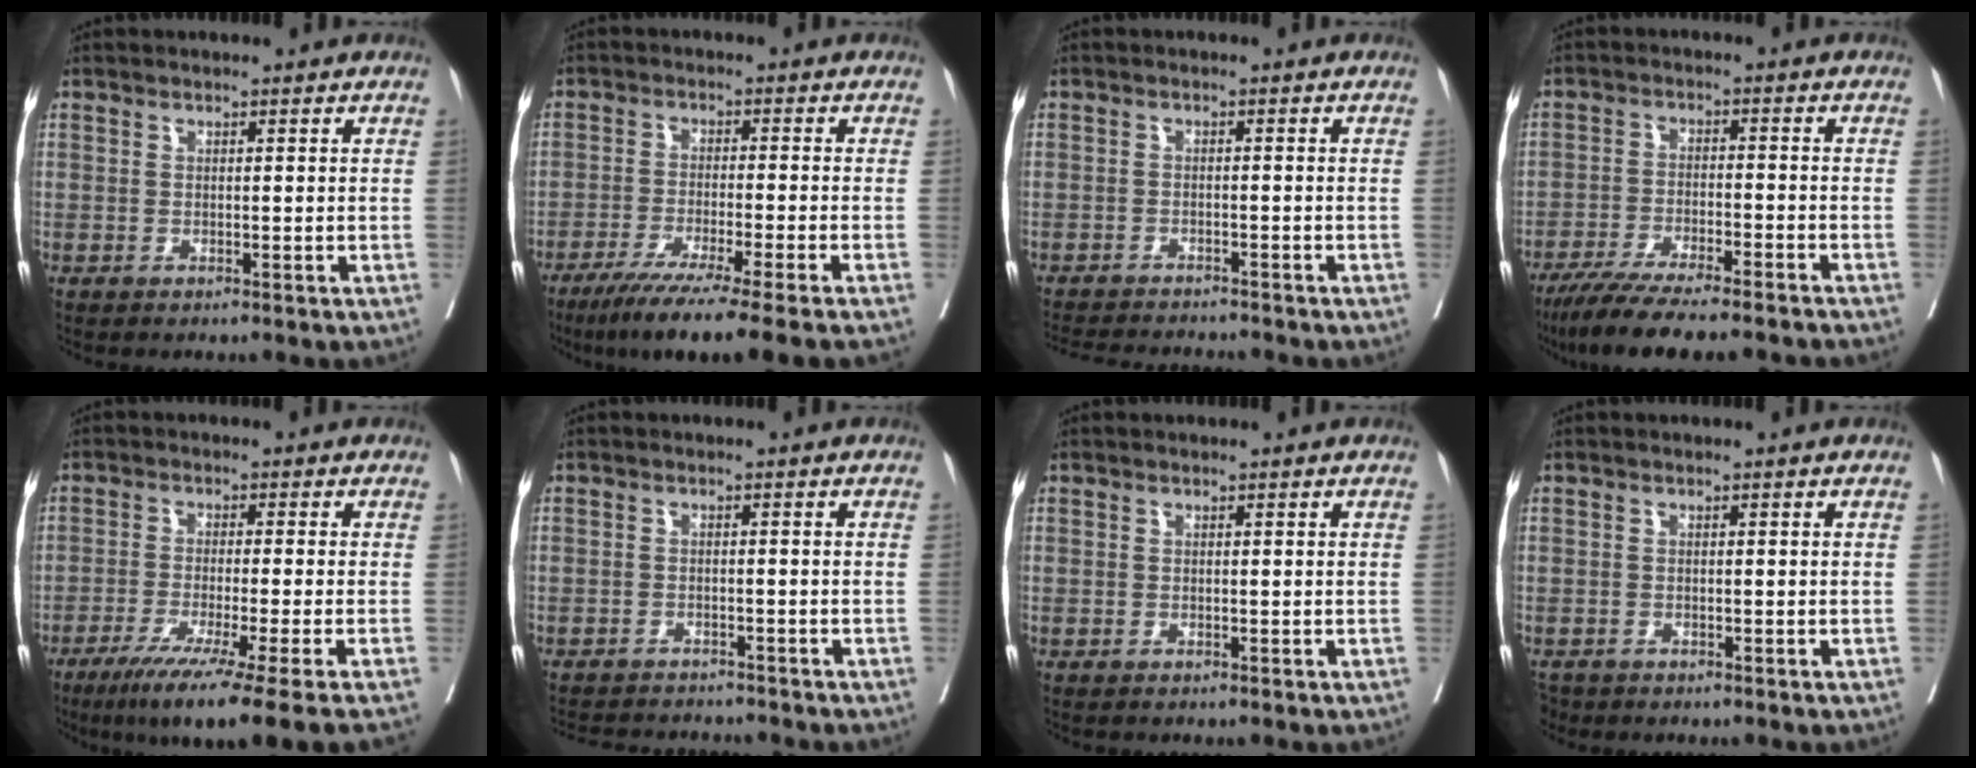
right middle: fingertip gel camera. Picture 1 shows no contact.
{"total": 11.6, "force": [-8.8, -1.7, 7.3], "torque": [-0.100, -0.037, -0.137]}
{"total": 8.8, "force": [-8.5, 0.8, 2.4], "torque": [-0.035, -0.005, -0.124]}
{"total": 14.1, "force": [-12.0, 1.0, 7.3], "torque": [-0.112, -0.030, -0.186]}
{"total": 12.7, "force": [-9.0, -2.3, 8.6], "torque": [-0.117, -0.045, -0.141]}
{"total": 8.2, "force": [-7.9, 1.4, 1.8], "torque": [-0.026, 0.001, -0.108]}
{"total": 0.0}
{"total": 2.1, "force": [-1.8, 1.1, 0.2], "torque": [-0.006, -0.004, -0.031]}